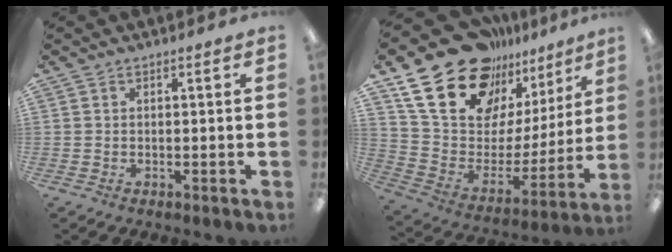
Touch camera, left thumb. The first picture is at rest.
{"total": 24.7, "force": [17.8, 13.4, 10.8], "torque": [-0.190, -0.121, 0.335]}